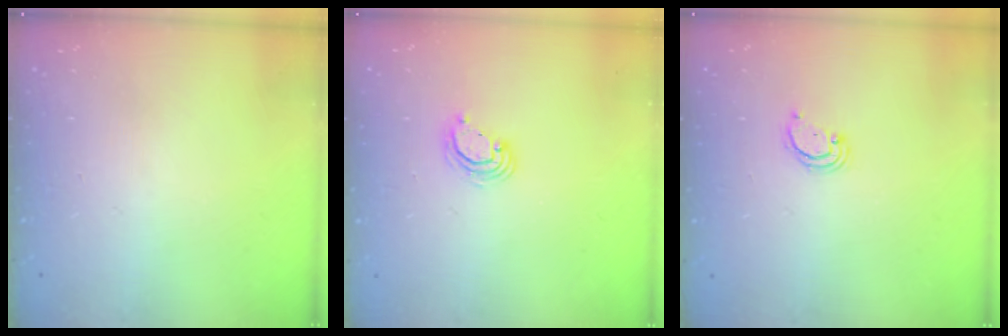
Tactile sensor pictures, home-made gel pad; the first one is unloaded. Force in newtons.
{"total": 4.1, "press": 4.1, "slide": 0.2}
{"total": 2.2, "press": 2.2, "slide": 0.2}